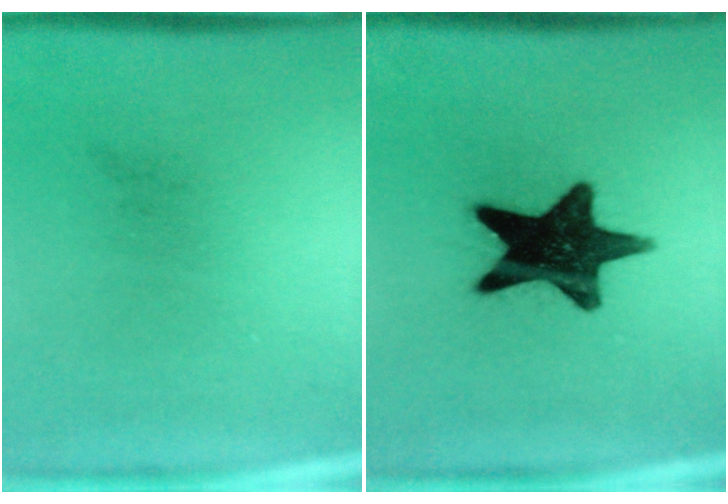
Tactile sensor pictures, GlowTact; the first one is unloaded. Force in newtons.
{"total": 16.6}